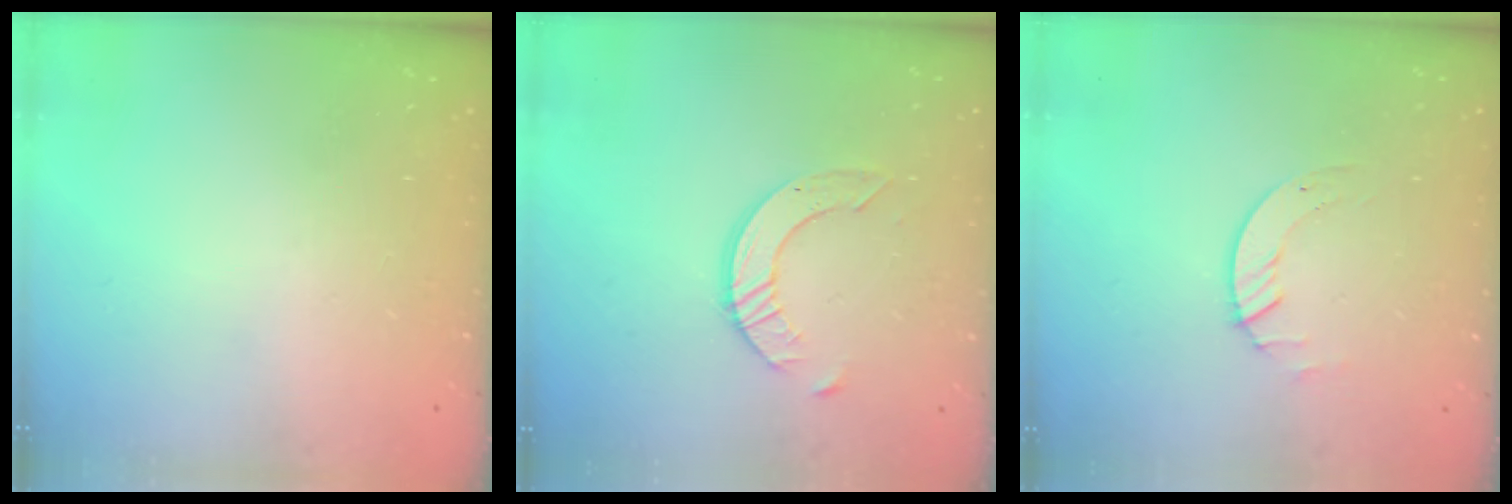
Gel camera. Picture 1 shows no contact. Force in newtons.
{"total": 8.0, "press": 7.9, "slide": 0.8}
{"total": 2.0, "press": 2.0, "slide": 0.2}